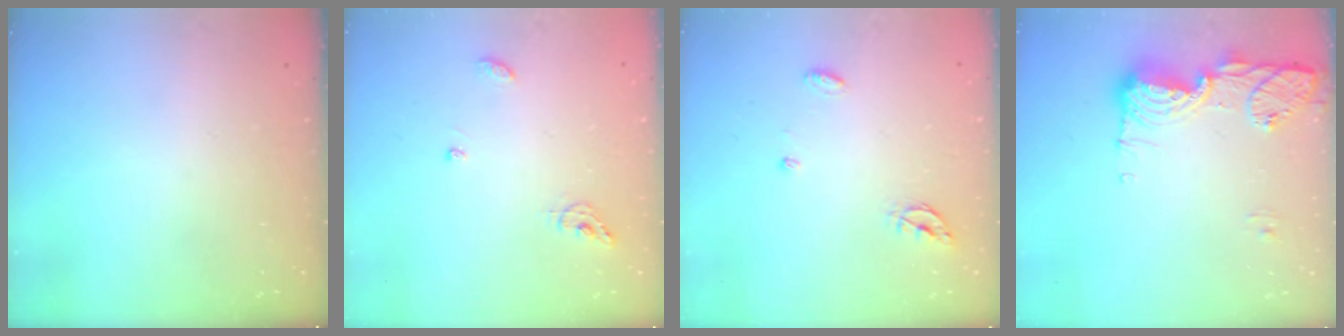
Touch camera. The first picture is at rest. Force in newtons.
{"total": 6.8, "press": 6.8, "slide": 0.5}
{"total": 4.4, "press": 4.4, "slide": 0.4}
{"total": 16.1, "press": 15.2, "slide": 5.3}